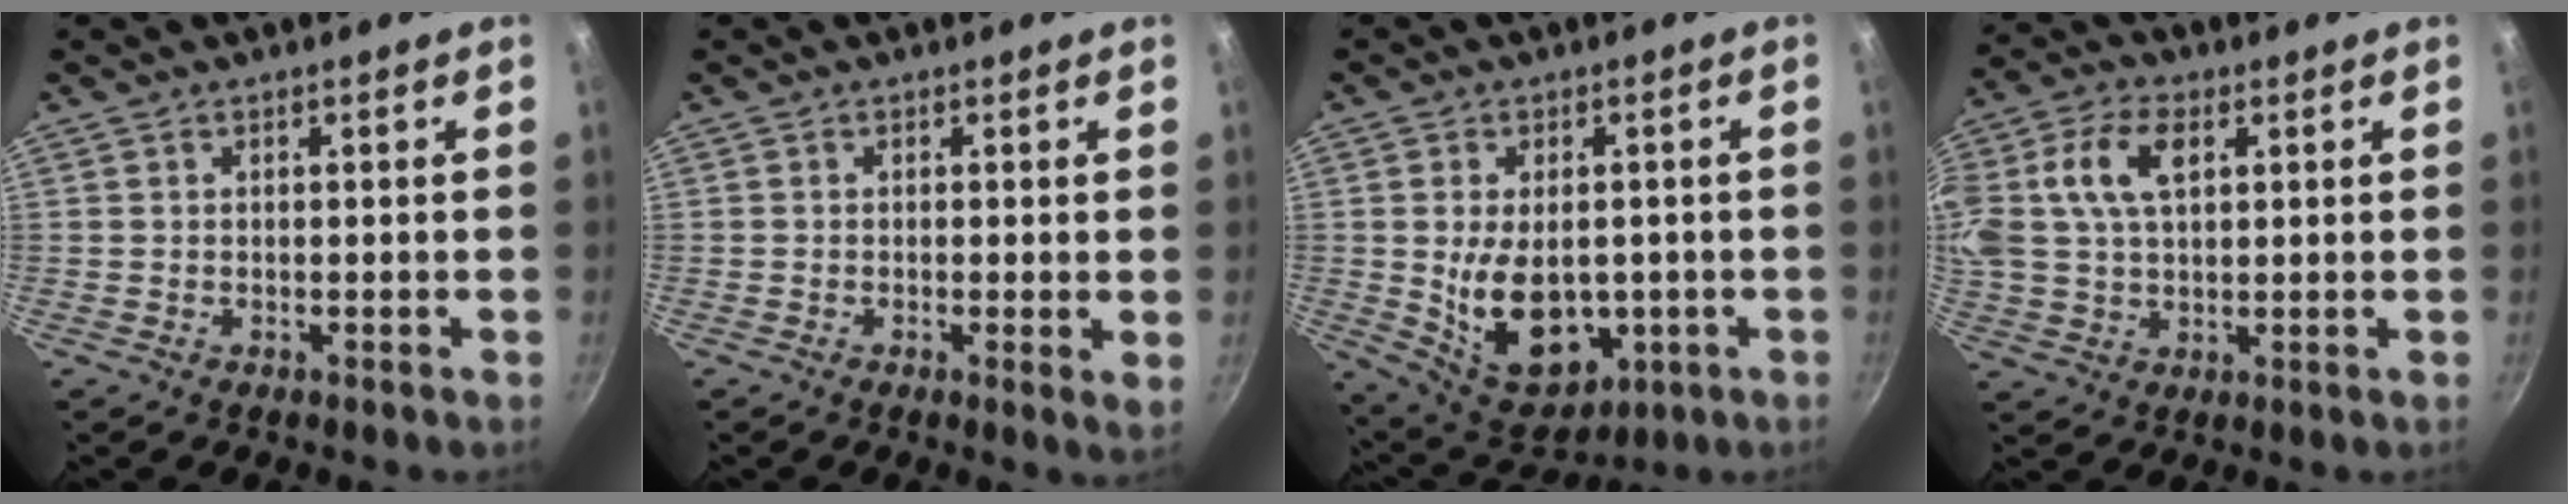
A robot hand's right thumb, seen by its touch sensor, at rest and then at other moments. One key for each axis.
{"total": 2.4, "fx": 0.1, "fy": 0.5, "fz": 2.3, "tx": -0.032, "ty": -0.011, "tz": -0.003}
{"total": 14.8, "fx": -1.6, "fy": 9.7, "fz": 11.0, "tx": -0.146, "ty": -0.013, "tz": 0.001}
{"total": 16.4, "fx": 4.4, "fy": 10.7, "fz": 11.7, "tx": -0.259, "ty": 0.027, "tz": 0.078}